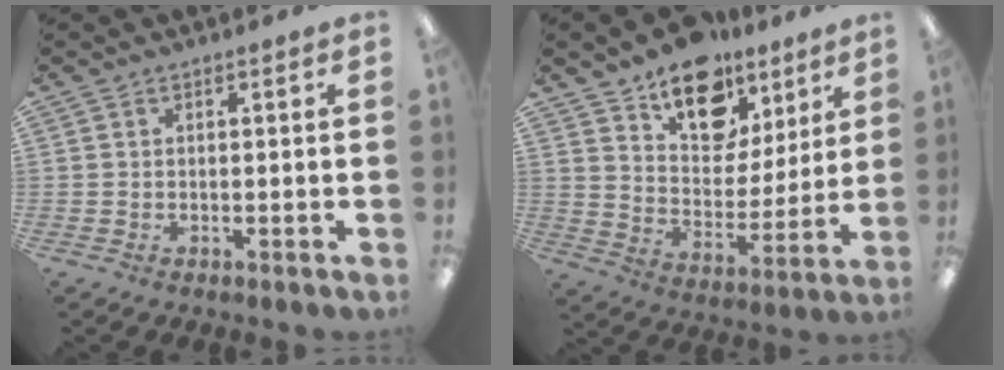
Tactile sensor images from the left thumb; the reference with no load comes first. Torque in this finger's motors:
{"motor_torque": [0.58, 0.58, 0.91, -0.90, 0.07]}